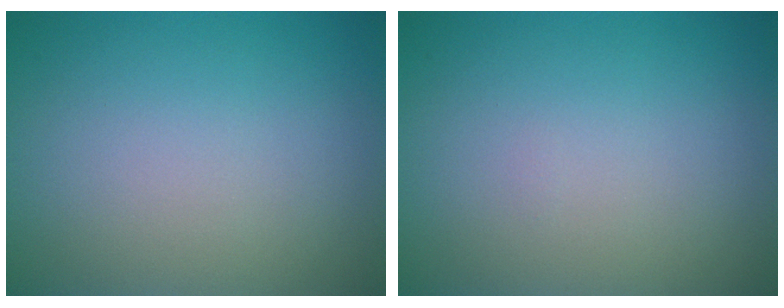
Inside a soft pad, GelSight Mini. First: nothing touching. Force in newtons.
{"total": 0.0}